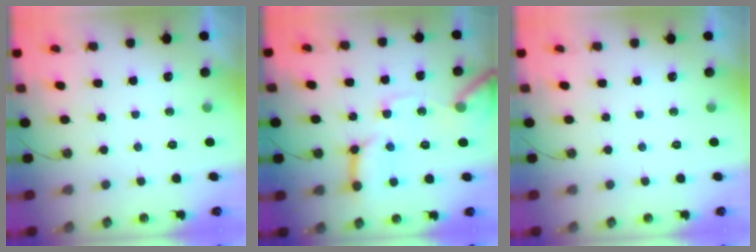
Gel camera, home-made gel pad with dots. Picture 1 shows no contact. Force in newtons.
{"total": 15.8, "press": 15.7, "slide": 1.8}
{"total": 0.0}